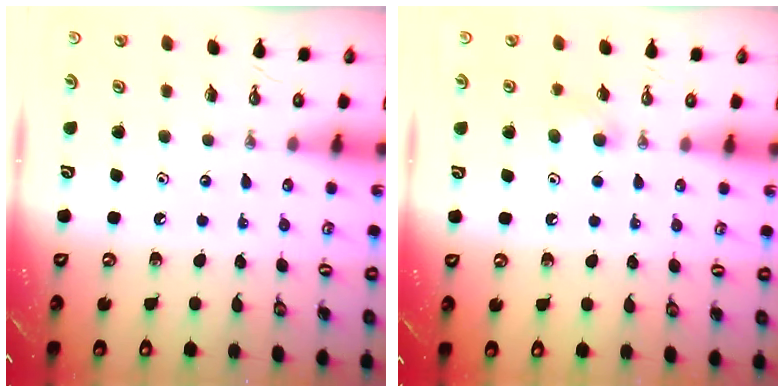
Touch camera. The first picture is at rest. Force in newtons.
{"total": 4.2, "press": 4.0, "slide": 1.4}